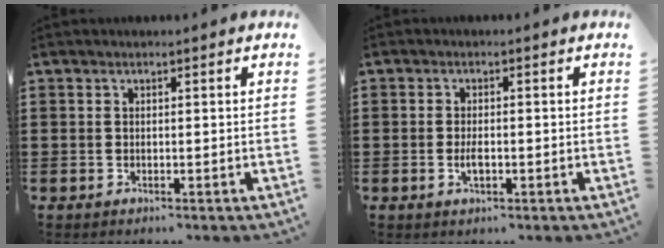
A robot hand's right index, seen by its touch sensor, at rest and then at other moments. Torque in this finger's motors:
{"motor_torque": [0.20, 0.60, 0.14, 0.04]}